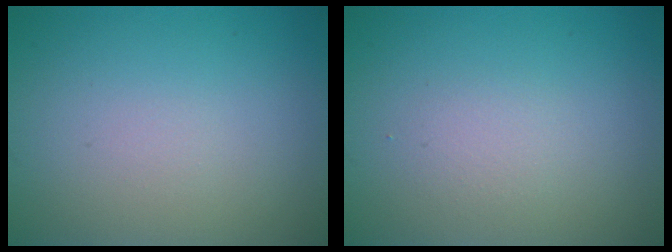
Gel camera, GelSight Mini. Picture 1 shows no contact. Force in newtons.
{"total": 1.3, "press": 1.3, "slide": 0.0}